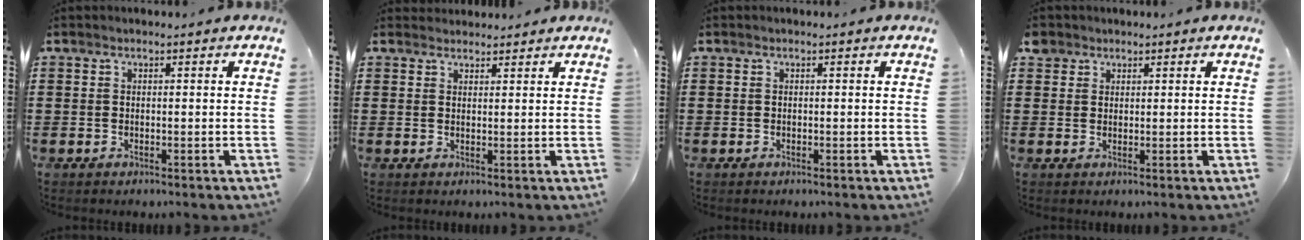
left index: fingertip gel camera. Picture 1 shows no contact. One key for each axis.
{"total": 1.8, "fx": 1.7, "fy": 0.4, "fz": 0.0, "tx": -0.004, "ty": 0.001, "tz": 0.034}
{"total": 0.0}
{"total": 2.2, "fx": 1.6, "fy": 1.5, "fz": 0.1, "tx": -0.010, "ty": 0.007, "tz": 0.032}